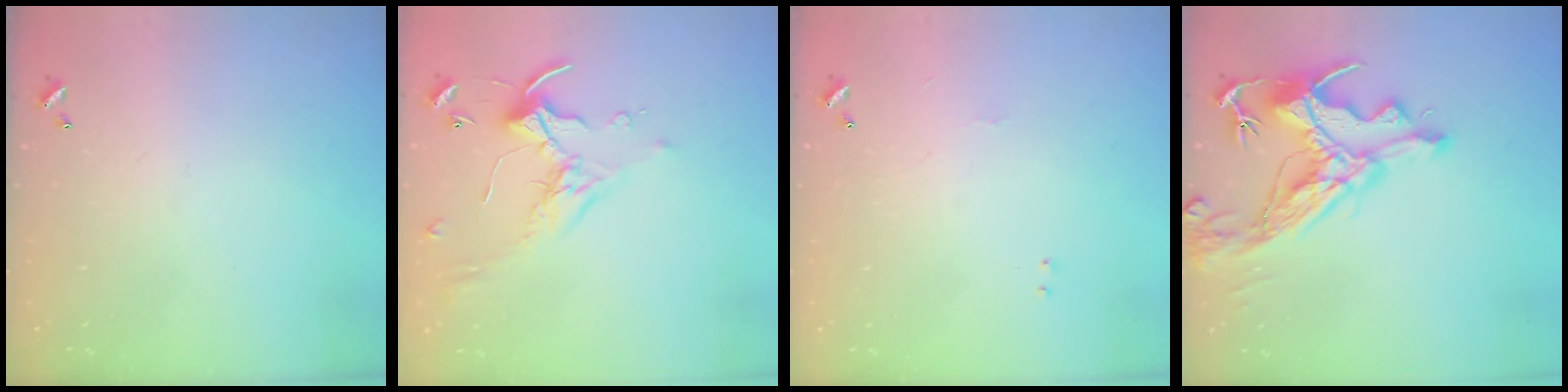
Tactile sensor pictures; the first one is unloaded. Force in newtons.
{"total": 0.5, "press": 0.4, "slide": 0.4}
{"total": 1.8, "press": 1.8, "slide": 0.6}
{"total": 13.8, "press": 13.7, "slide": 1.9}